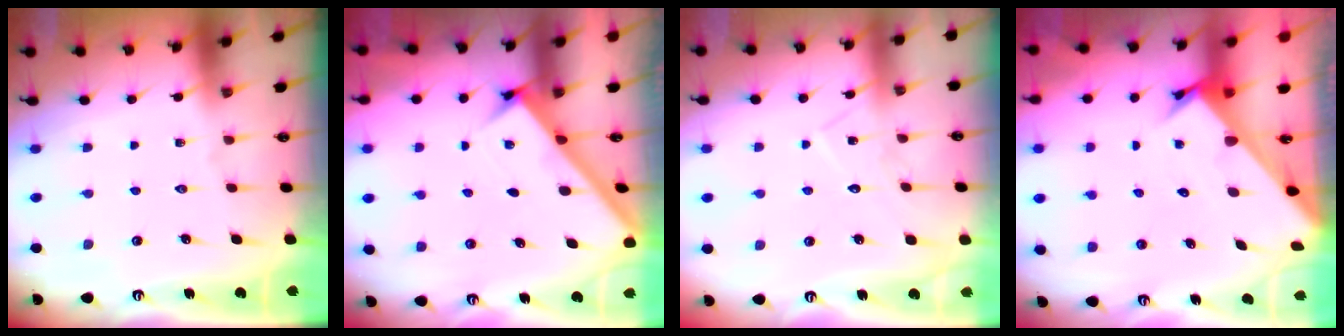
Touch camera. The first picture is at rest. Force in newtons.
{"total": 2.8, "press": 2.8, "slide": 0.4}
{"total": 7.2, "press": 7.1, "slide": 0.4}
{"total": 2.6, "press": 2.6, "slide": 0.2}